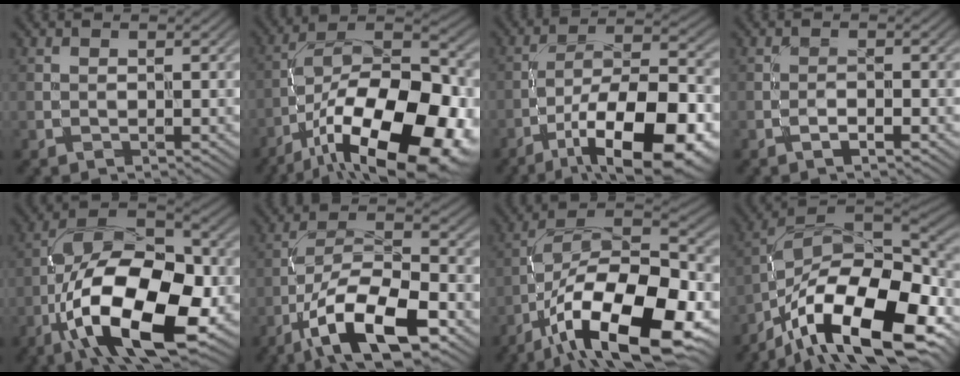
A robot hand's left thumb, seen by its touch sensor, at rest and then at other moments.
{"total": 20.4, "force": [-10.4, 8.6, 15.3], "torque": [-0.240, -0.012, -0.165]}
{"total": 16.9, "force": [-8.4, 6.1, 13.3], "torque": [-0.211, -0.003, -0.132]}
{"total": 1.0, "force": [-0.8, 0.1, 0.7], "torque": [-0.011, 0.007, -0.015]}
{"total": 17.8, "force": [-6.4, 8.4, 14.4], "torque": [-0.254, 0.002, -0.126]}
{"total": 13.1, "force": [-7.0, 4.4, 10.2], "torque": [-0.182, 0.004, -0.138]}
{"total": 17.8, "force": [-8.8, 7.0, 13.8], "torque": [-0.233, -0.004, -0.166]}
{"total": 18.8, "force": [-10.3, 8.1, 13.5], "torque": [-0.245, -0.007, -0.187]}